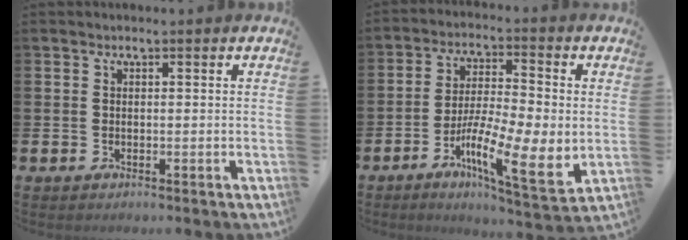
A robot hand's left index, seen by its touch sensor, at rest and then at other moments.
{"total": 10.0, "force": [-2.4, 1.9, 9.5], "torque": [-0.152, -0.033, -0.044]}